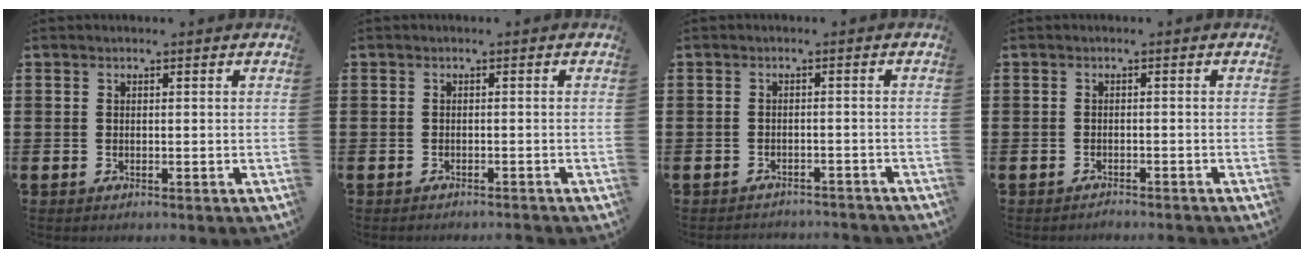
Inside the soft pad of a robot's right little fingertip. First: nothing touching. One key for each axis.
{"total": 0.7, "fx": -0.7, "fy": -0.1, "fz": 0.0, "tx": -0.002, "ty": -0.002, "tz": -0.015}
{"total": 1.6, "fx": -1.5, "fy": 0.0, "fz": -0.1, "tx": -0.003, "ty": 0.003, "tz": -0.034}
{"total": 0.9, "fx": -0.9, "fy": -0.1, "fz": 0.0, "tx": -0.001, "ty": 0.000, "tz": -0.019}